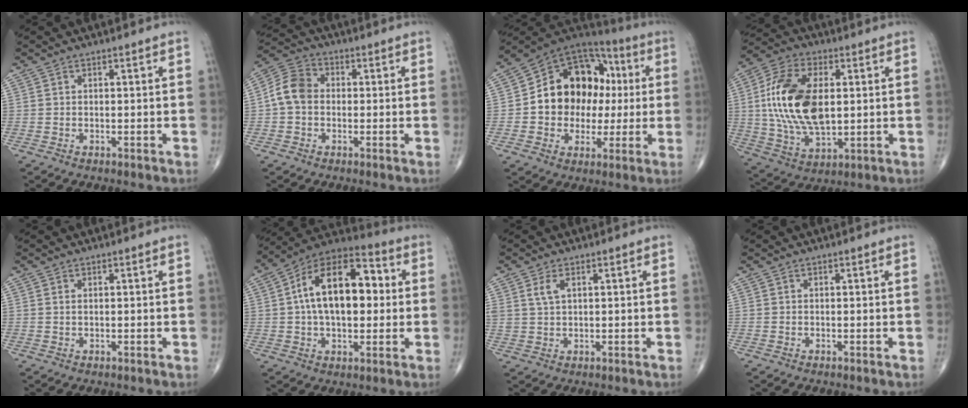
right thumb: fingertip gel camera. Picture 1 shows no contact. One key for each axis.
{"total": 7.2, "fx": -0.3, "fy": 5.7, "fz": 4.4, "tx": -0.077, "ty": 0.024, "tz": -0.018}
{"total": 18.9, "fx": 1.0, "fy": 14.6, "fz": 11.9, "tx": -0.133, "ty": 0.039, "tz": 0.017}
{"total": 19.0, "fx": 2.1, "fy": 10.5, "fz": 15.7, "tx": -0.306, "ty": -0.003, "tz": 0.043}
{"total": 0.5, "fx": 0.2, "fy": 0.2, "fz": 0.4, "tx": -0.012, "ty": 0.003, "tz": 0.007}
{"total": 19.1, "fx": 2.3, "fy": 10.6, "fz": 15.7, "tx": -0.238, "ty": 0.033, "tz": 0.031}
{"total": 3.0, "fx": 1.3, "fy": 1.5, "fz": 2.2, "tx": -0.046, "ty": -0.001, "tz": 0.032}
{"total": 0.0}